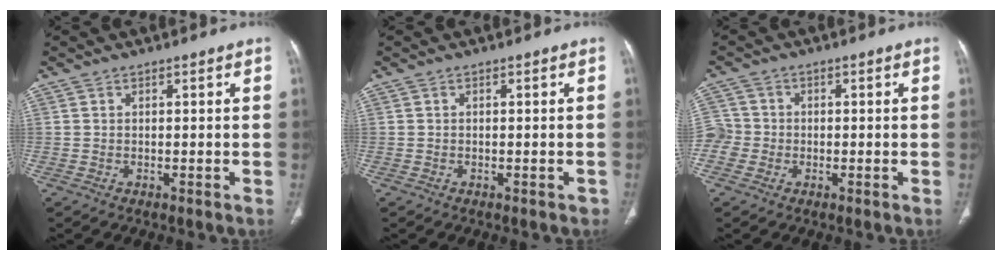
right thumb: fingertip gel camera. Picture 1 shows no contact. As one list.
[{"total": 1.0, "force": [-0.7, 0.5, 0.5], "torque": [-0.004, 0.000, -0.007]}, {"total": 4.8, "force": [-1.1, 4.5, 0.9], "torque": [-0.006, 0.013, -0.028]}]